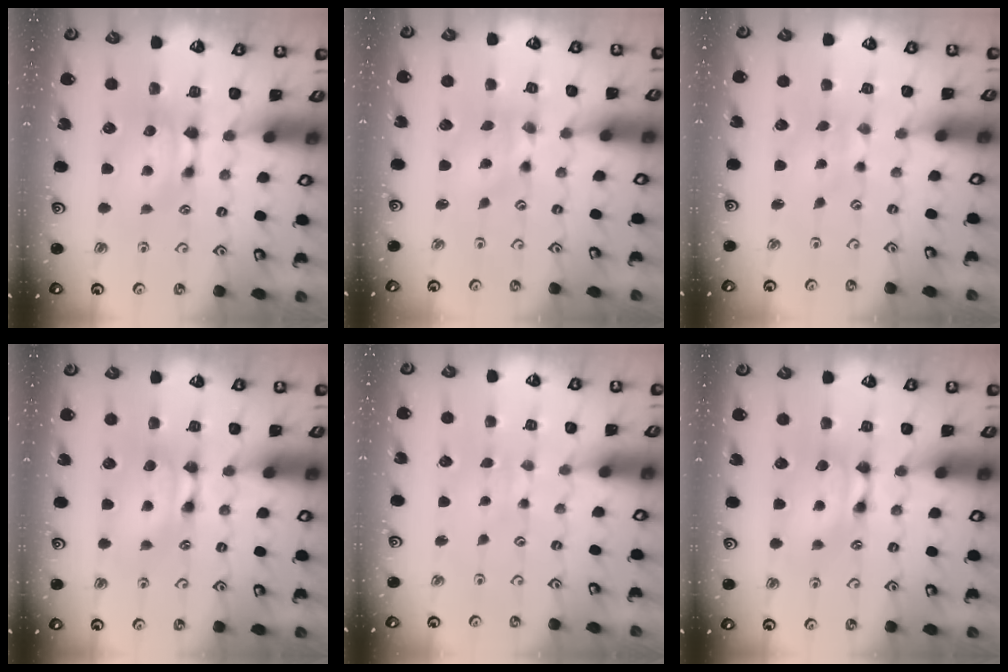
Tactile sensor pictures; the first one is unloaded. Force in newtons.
{"total": 1.6, "press": 0.6, "slide": 1.5}
{"total": 4.1, "press": 4.0, "slide": 0.6}
{"total": 1.9, "press": 1.9, "slide": 0.2}
{"total": 4.1, "press": 4.1, "slide": 0.1}
{"total": 1.6, "press": 1.5, "slide": 0.1}